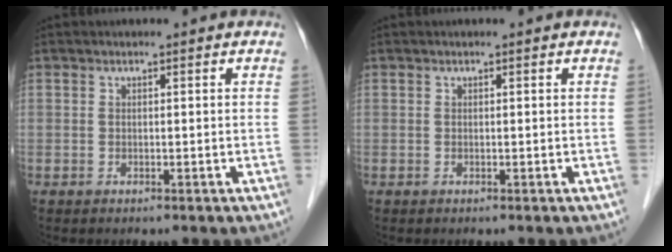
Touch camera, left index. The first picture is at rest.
{"total": 0.0}